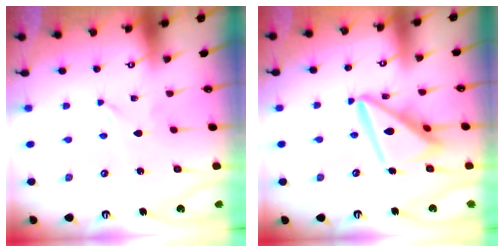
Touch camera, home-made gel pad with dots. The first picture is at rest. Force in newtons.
{"total": 18.0, "press": 17.9, "slide": 2.0}